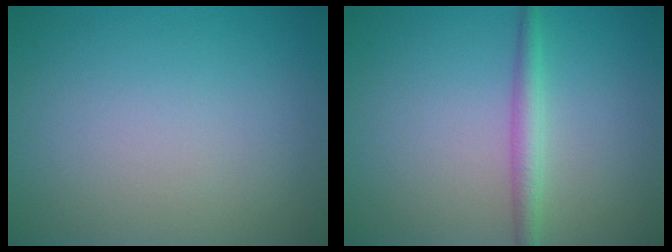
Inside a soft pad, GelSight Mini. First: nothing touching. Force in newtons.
{"total": 2.1, "press": 2.1, "slide": 0.0}